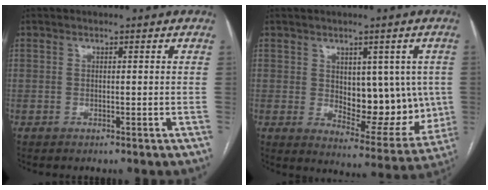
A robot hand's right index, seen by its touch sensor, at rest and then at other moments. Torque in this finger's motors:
{"motor_torque": [0.81, 0.49, 0.23, 0.06]}